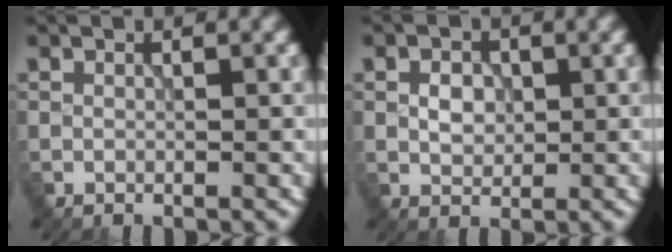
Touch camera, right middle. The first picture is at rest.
{"total": 1.9, "force": [0.1, 1.4, 1.3], "torque": [-0.023, 0.001, 0.000]}